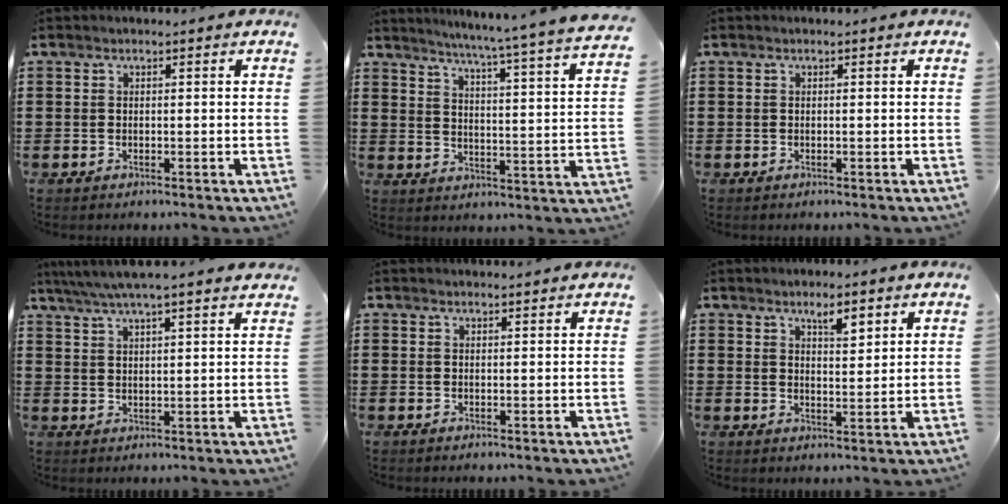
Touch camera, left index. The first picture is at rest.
{"total": 5.3, "force": [4.5, -1.6, 2.4], "torque": [-0.058, -0.052, 0.064]}
{"total": 0.0}
{"total": 4.9, "force": [4.2, -0.1, 2.4], "torque": [-0.058, -0.014, 0.074]}
{"total": 0.8, "force": [0.8, 0.0, 0.1], "torque": [-0.005, -0.002, 0.016]}
{"total": 3.9, "force": [2.7, 1.3, 2.4], "torque": [-0.036, 0.000, 0.045]}